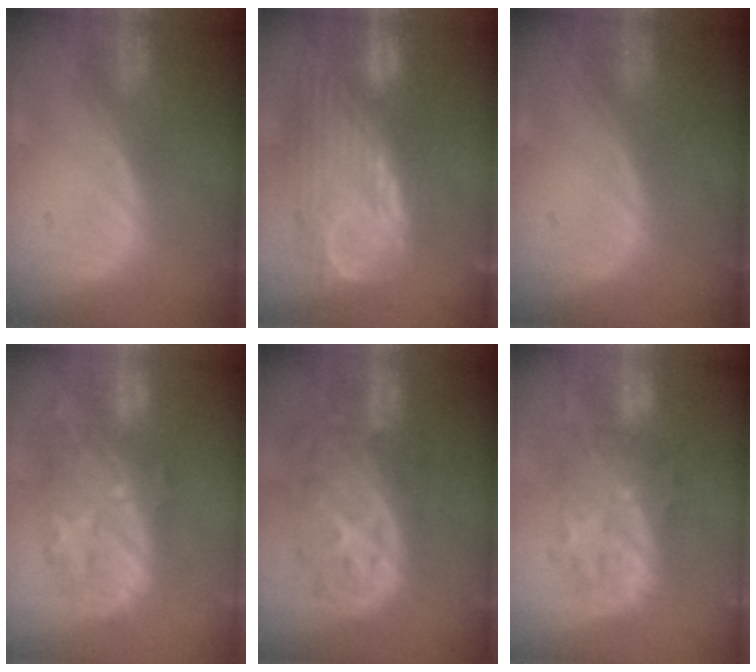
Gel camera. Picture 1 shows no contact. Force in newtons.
{"total": 11.3, "press": 10.5, "slide": 4.3}
{"total": 0.0}
{"total": 9.6, "press": 9.4, "slide": 2.2}
{"total": 11.0, "press": 9.7, "slide": 5.2}
{"total": 8.0, "press": 8.0, "slide": 0.9}